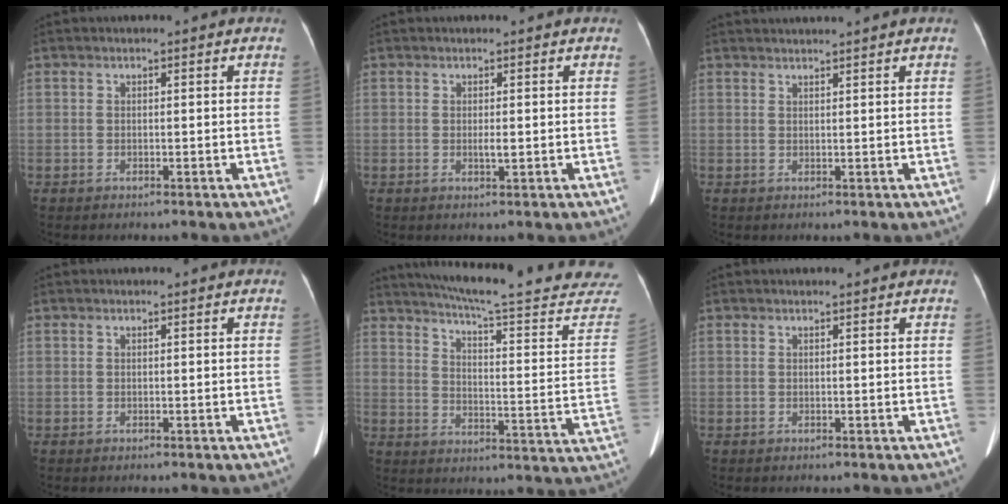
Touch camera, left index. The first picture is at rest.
{"total": 1.1, "force": [0.0, 0.1, 1.1], "torque": [-0.021, -0.002, 0.001]}
{"total": 4.1, "force": [3.8, -0.8, 1.3], "torque": [-0.012, 0.026, 0.055]}
{"total": 0.0}
{"total": 29.5, "force": [27.0, 1.8, 11.7], "torque": [-0.171, -0.107, 0.327]}
{"total": 1.8, "force": [1.6, 0.1, 0.6], "torque": [-0.010, 0.017, 0.020]}